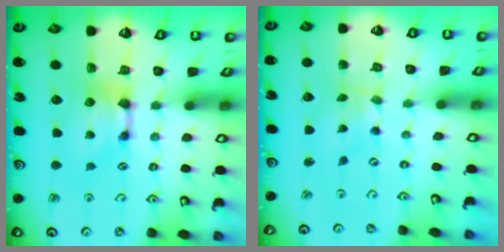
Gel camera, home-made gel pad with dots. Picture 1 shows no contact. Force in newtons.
{"total": 5.1, "press": 5.0, "slide": 0.9}